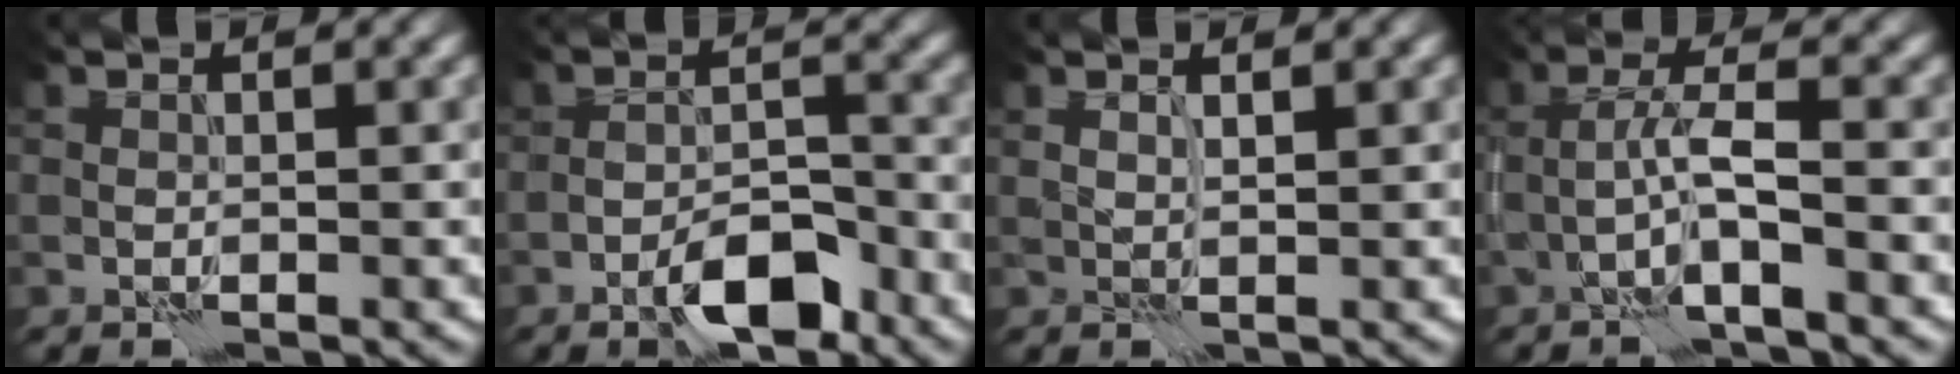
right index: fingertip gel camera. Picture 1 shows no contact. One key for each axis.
{"total": 4.6, "fx": -3.1, "fy": 1.4, "fz": 3.1, "tx": -0.042, "ty": 0.010, "tz": -0.051}
{"total": 1.5, "fx": 1.3, "fy": -0.8, "fz": -0.3, "tx": 0.003, "ty": -0.002, "tz": 0.026}
{"total": 2.7, "fx": -1.0, "fy": -0.4, "fz": 2.5, "tx": -0.050, "ty": 0.015, "tz": -0.025}